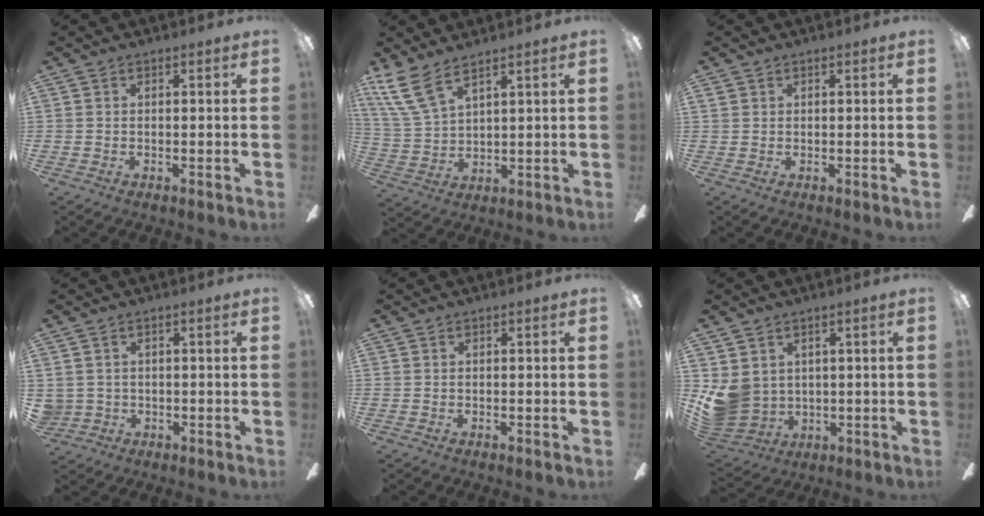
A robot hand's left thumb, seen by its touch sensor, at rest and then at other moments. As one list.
[{"total": 9.4, "force": [7.1, 3.0, 5.4], "torque": [-0.126, -0.027, 0.137]}, {"total": 0.9, "force": [0.5, 0.7, 0.2], "torque": [-0.005, 0.004, 0.008]}, {"total": 2.2, "force": [0.6, 2.2, 0.3], "torque": [-0.011, 0.006, 0.010]}, {"total": 0.0}, {"total": 8.1, "force": [1.5, 7.4, 2.9], "torque": [-0.094, -0.014, 0.033]}]